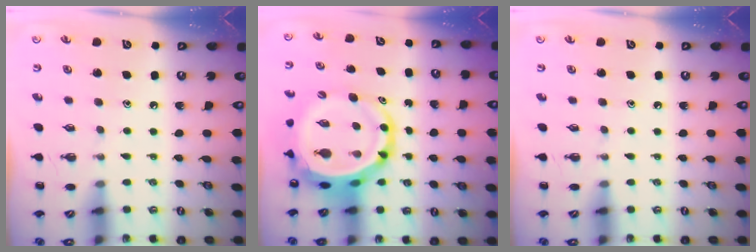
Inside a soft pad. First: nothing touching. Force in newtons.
{"total": 10.2, "press": 9.8, "slide": 2.9}
{"total": 0.0}